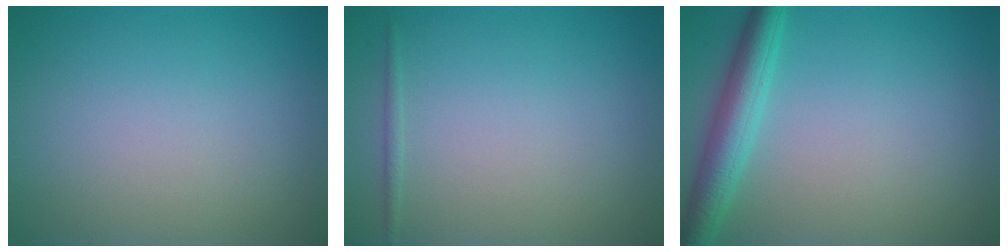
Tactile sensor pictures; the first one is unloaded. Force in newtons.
{"total": 0.5, "press": 0.5, "slide": 0.1}
{"total": 3.9, "press": 3.9, "slide": 0.1}